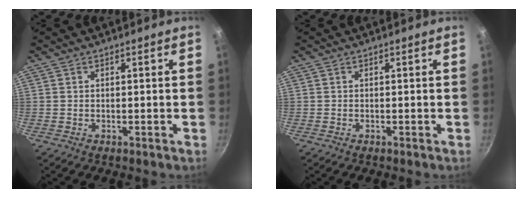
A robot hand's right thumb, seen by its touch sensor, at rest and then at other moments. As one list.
[{"total": 0.0}]